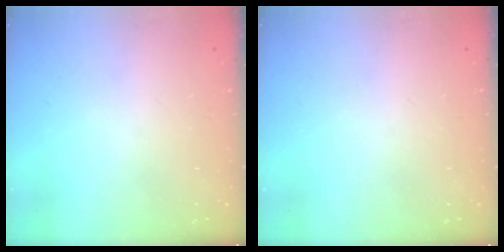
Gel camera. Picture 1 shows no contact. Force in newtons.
{"total": 0.0}